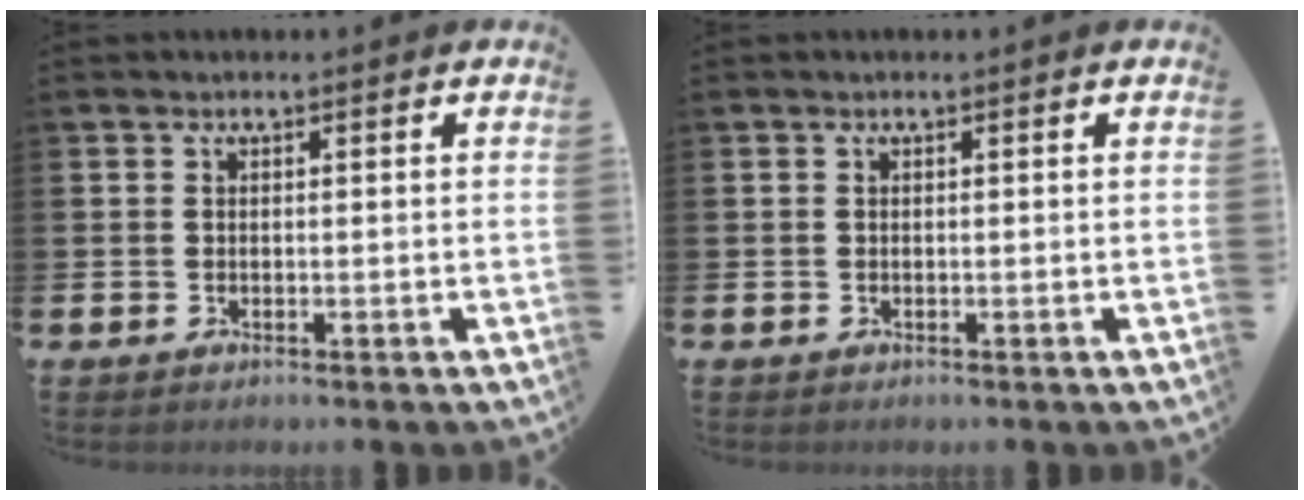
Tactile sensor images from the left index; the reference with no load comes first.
{"total": 0.0}